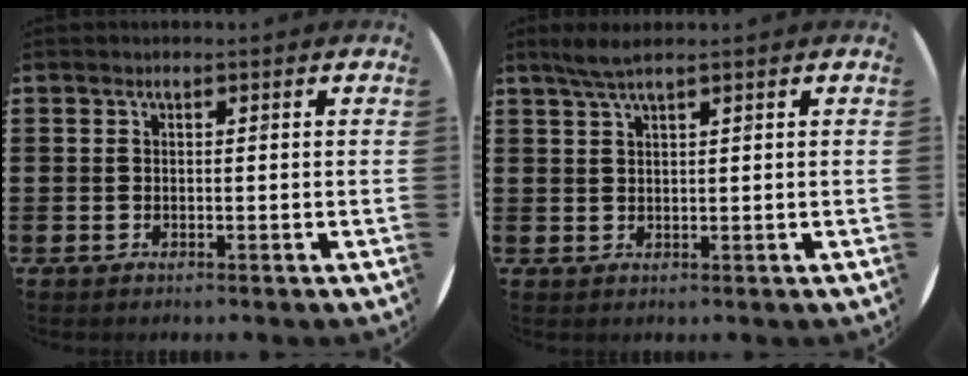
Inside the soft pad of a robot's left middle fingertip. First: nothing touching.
{"total": 2.7, "force": [1.9, 0.1, 1.8], "torque": [-0.038, 0.003, 0.034]}